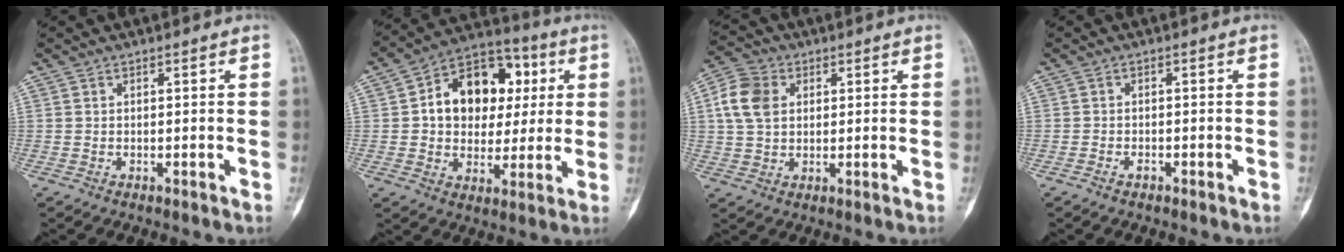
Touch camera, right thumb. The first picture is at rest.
{"total": 17.1, "force": [3.1, 12.6, 11.2], "torque": [-0.121, 0.018, 0.045]}
{"total": 8.5, "force": [2.0, 6.4, 5.2], "torque": [-0.094, 0.011, 0.034]}
{"total": 1.2, "force": [-0.8, 0.6, 0.6], "torque": [-0.013, 0.006, -0.014]}